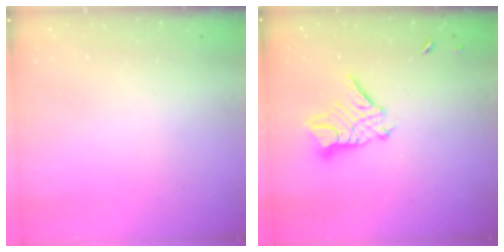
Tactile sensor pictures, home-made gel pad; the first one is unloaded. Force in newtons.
{"total": 10.7, "press": 10.7, "slide": 0.8}